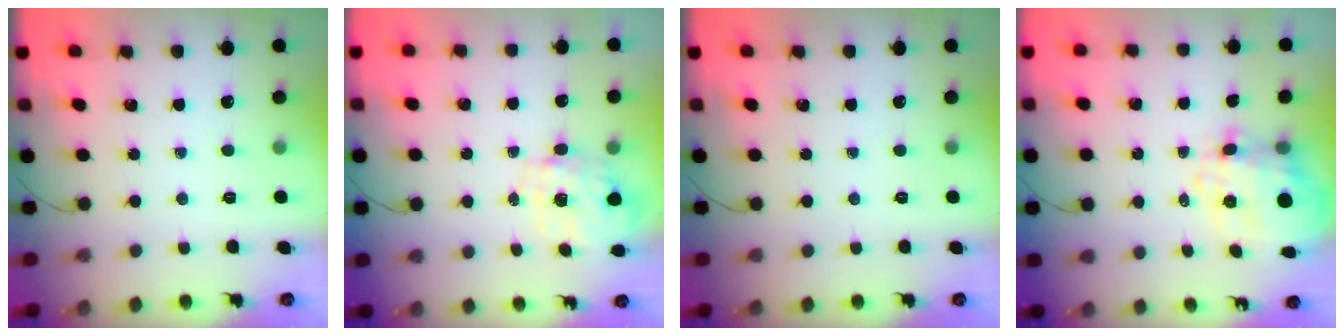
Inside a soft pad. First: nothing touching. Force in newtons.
{"total": 3.9, "press": 3.8, "slide": 0.9}
{"total": 0.0}
{"total": 10.5, "press": 10.2, "slide": 2.5}